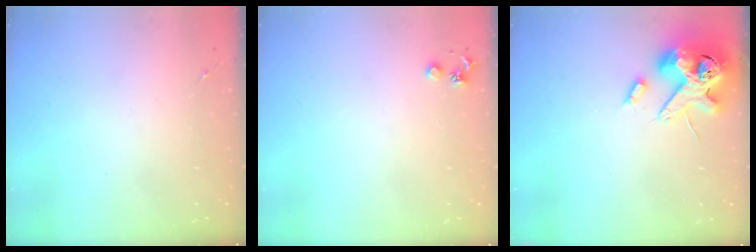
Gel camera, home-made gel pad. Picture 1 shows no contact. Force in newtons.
{"total": 3.6, "press": 3.5, "slide": 0.5}
{"total": 15.3, "press": 15.1, "slide": 2.6}